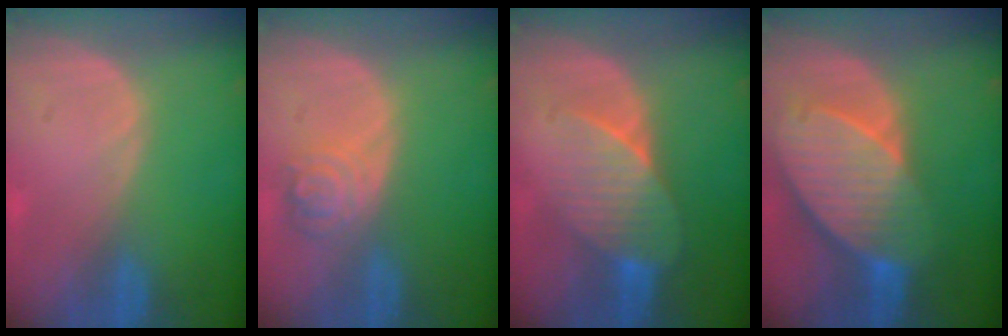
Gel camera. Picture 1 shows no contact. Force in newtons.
{"total": 4.7, "press": 4.2, "slide": 2.1}
{"total": 7.4, "press": 6.9, "slide": 2.5}
{"total": 10.4, "press": 9.1, "slide": 5.0}